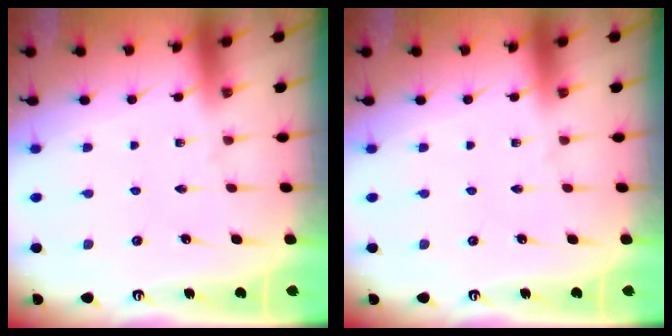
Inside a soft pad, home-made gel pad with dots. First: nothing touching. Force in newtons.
{"total": 0.0}